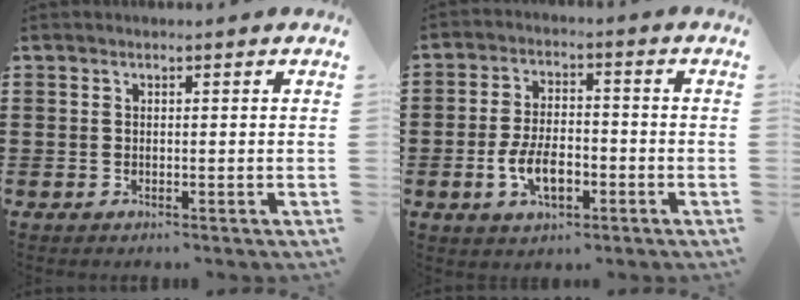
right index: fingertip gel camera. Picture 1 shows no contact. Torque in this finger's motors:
{"motor_torque": [1.10, 1.04, 0.20, 0.15]}